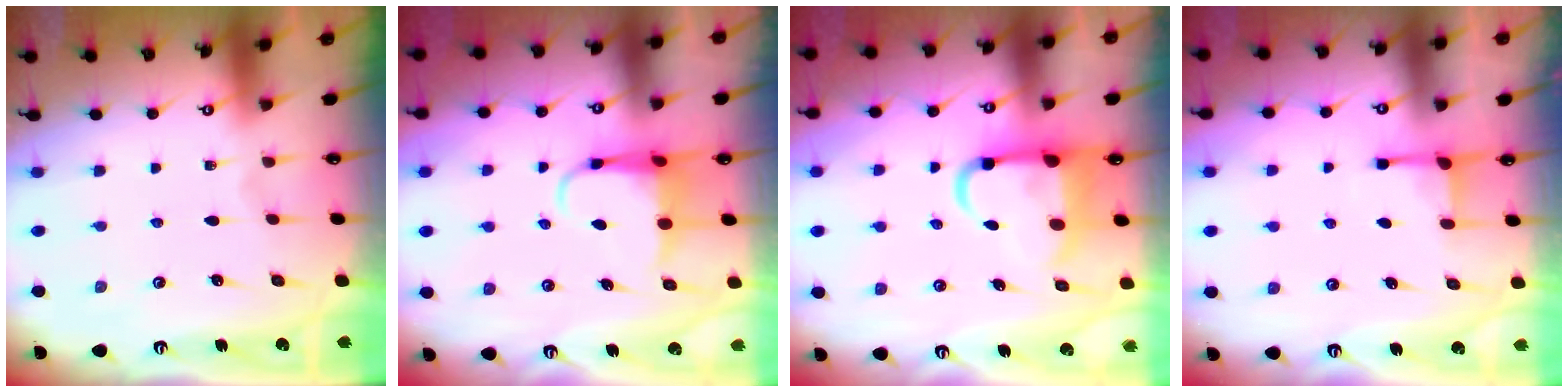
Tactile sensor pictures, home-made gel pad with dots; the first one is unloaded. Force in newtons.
{"total": 5.9, "press": 5.9, "slide": 0.6}
{"total": 8.1, "press": 7.9, "slide": 1.6}
{"total": 2.8, "press": 2.8, "slide": 0.6}